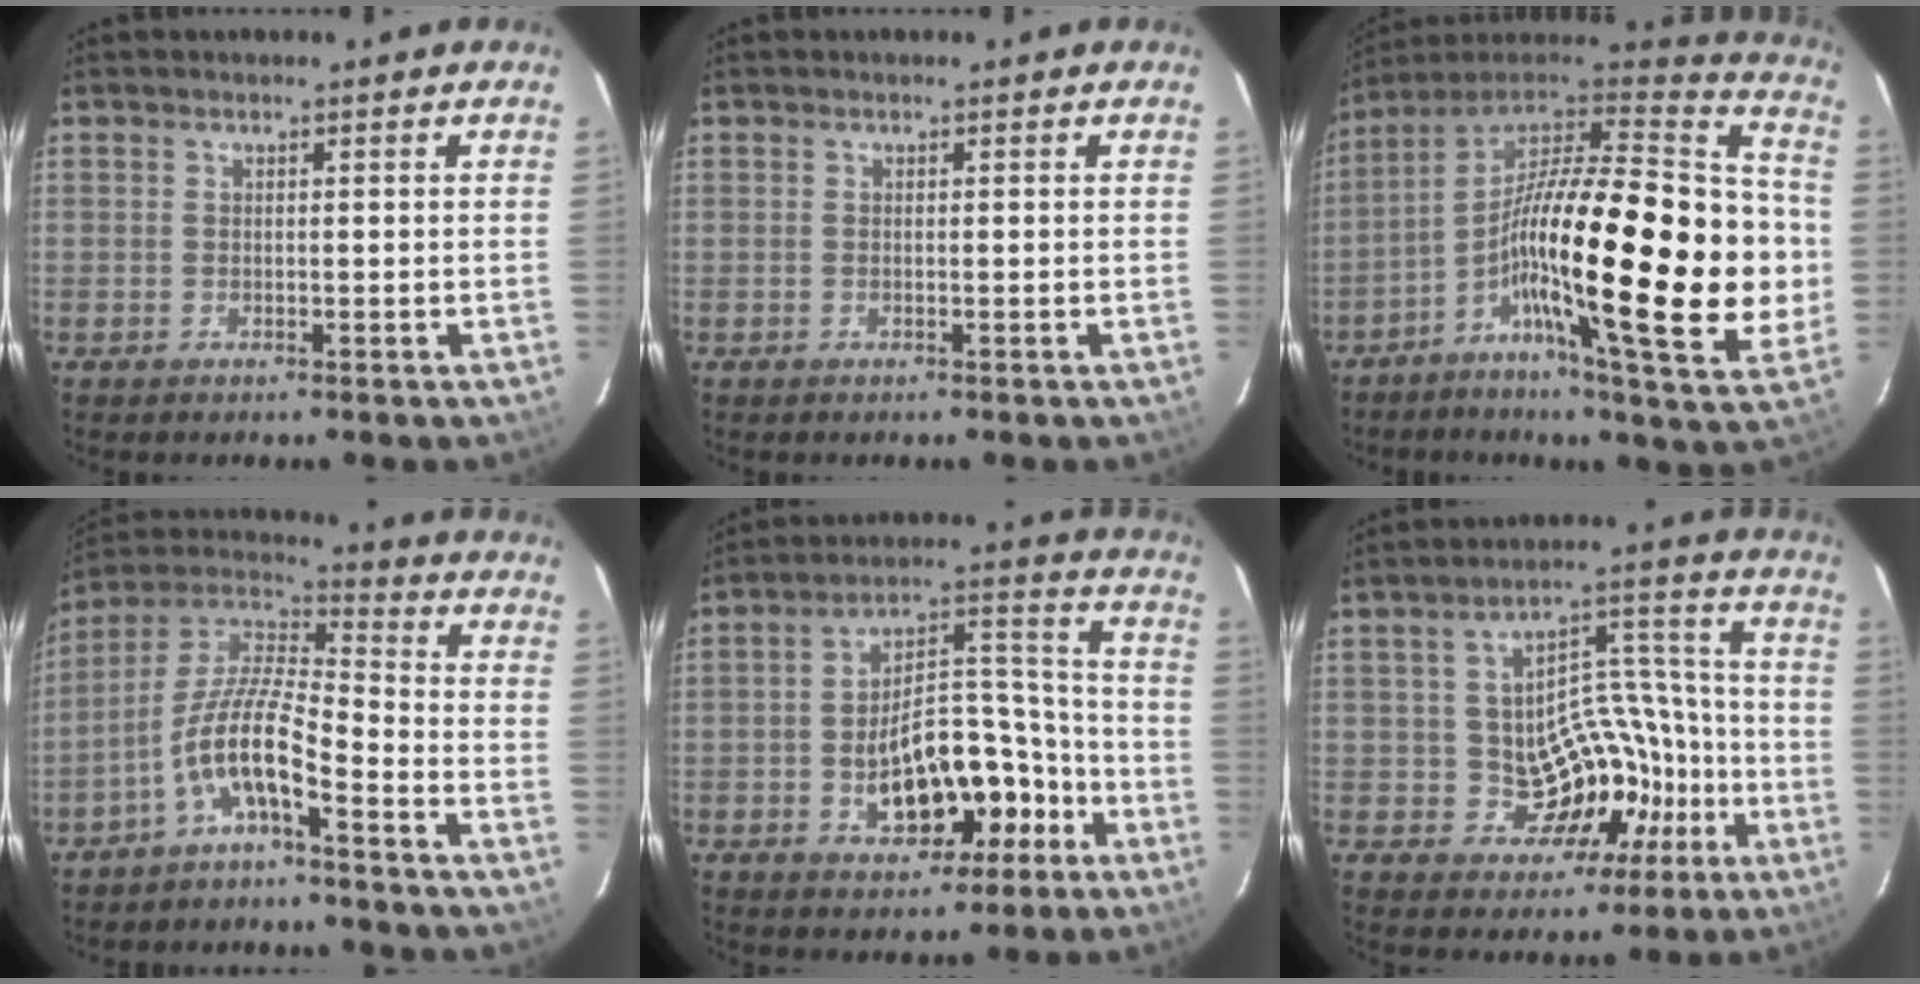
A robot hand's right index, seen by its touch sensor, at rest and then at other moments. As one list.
[{"total": 0.0}, {"total": 31.2, "force": [-5.2, 7.3, 29.9], "torque": [-0.479, -0.021, -0.103]}, {"total": 10.3, "force": [-5.9, 2.4, 8.1], "torque": [-0.174, 0.010, -0.113]}, {"total": 15.3, "force": [-6.4, 8.3, 11.2], "torque": [-0.190, 0.043, -0.077]}, {"total": 13.1, "force": [-4.6, 10.7, 6.1], "torque": [-0.097, 0.054, -0.035]}]